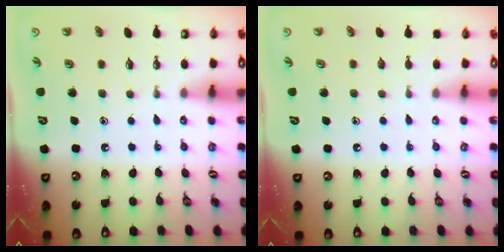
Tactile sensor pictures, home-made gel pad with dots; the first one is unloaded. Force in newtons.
{"total": 2.5, "press": 2.5, "slide": 0.3}